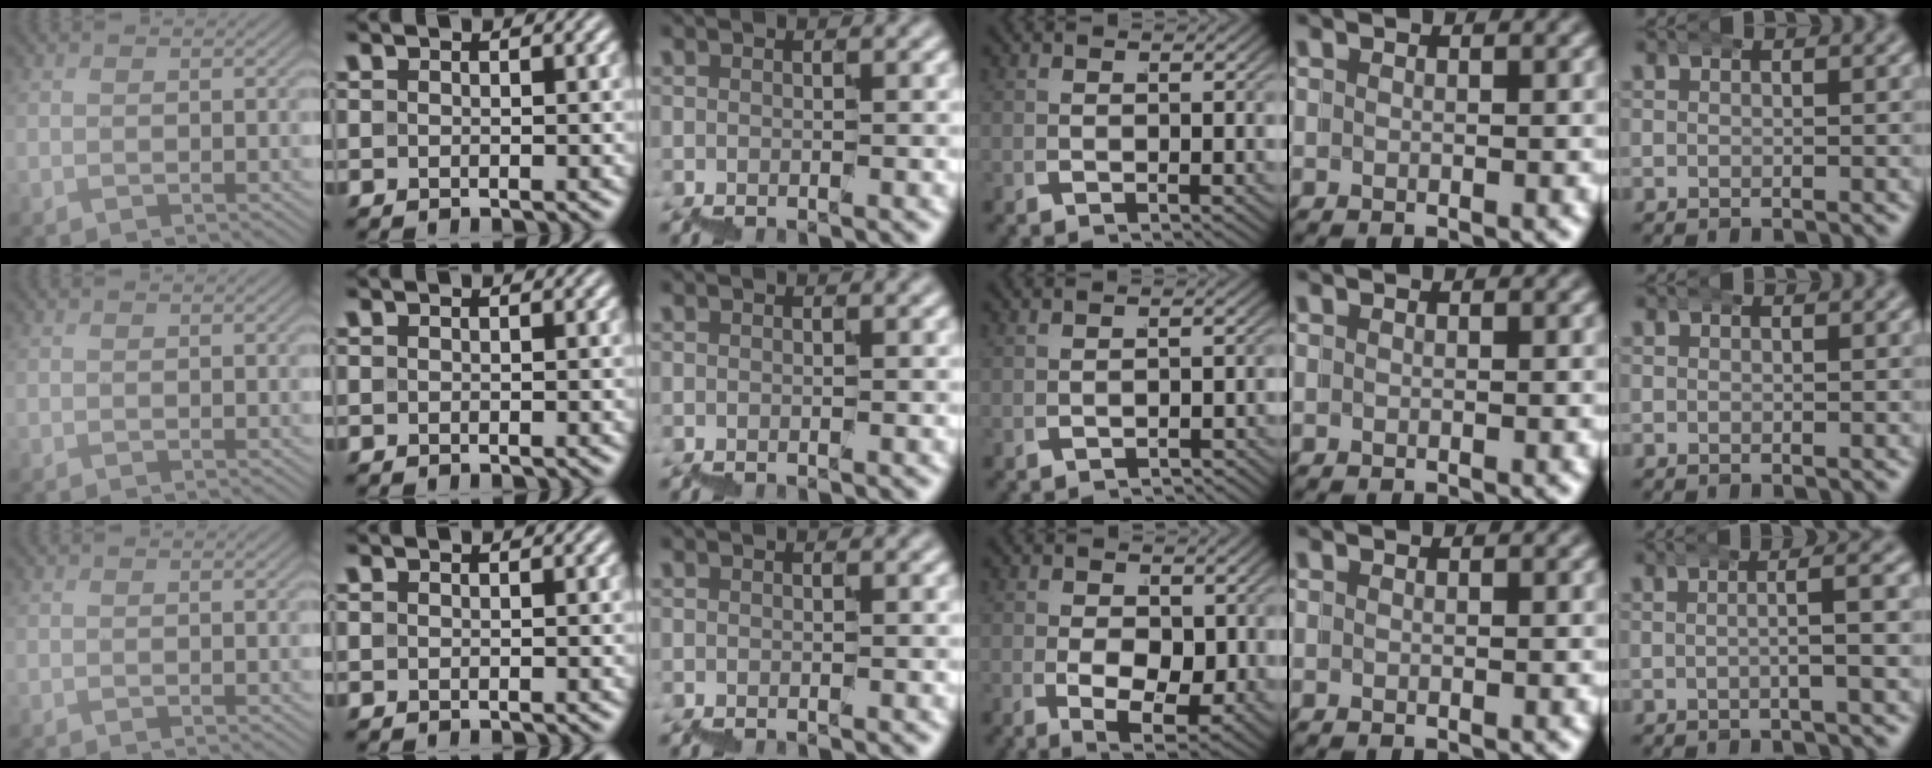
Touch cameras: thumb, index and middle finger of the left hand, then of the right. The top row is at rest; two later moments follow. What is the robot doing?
{"motion": "wrap", "object": "bubble wrap"}